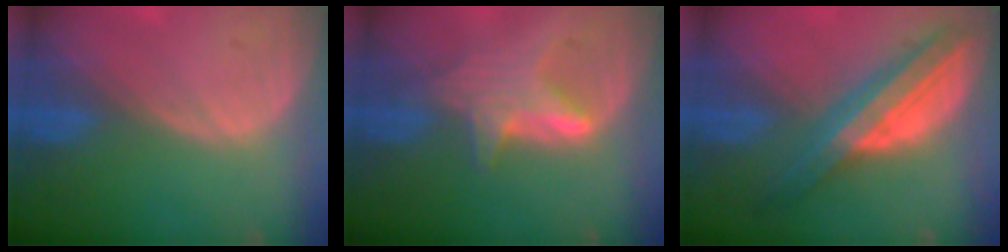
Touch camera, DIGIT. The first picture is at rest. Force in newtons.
{"total": 5.1, "press": 5.1, "slide": 0.5}
{"total": 8.5, "press": 8.5, "slide": 0.4}